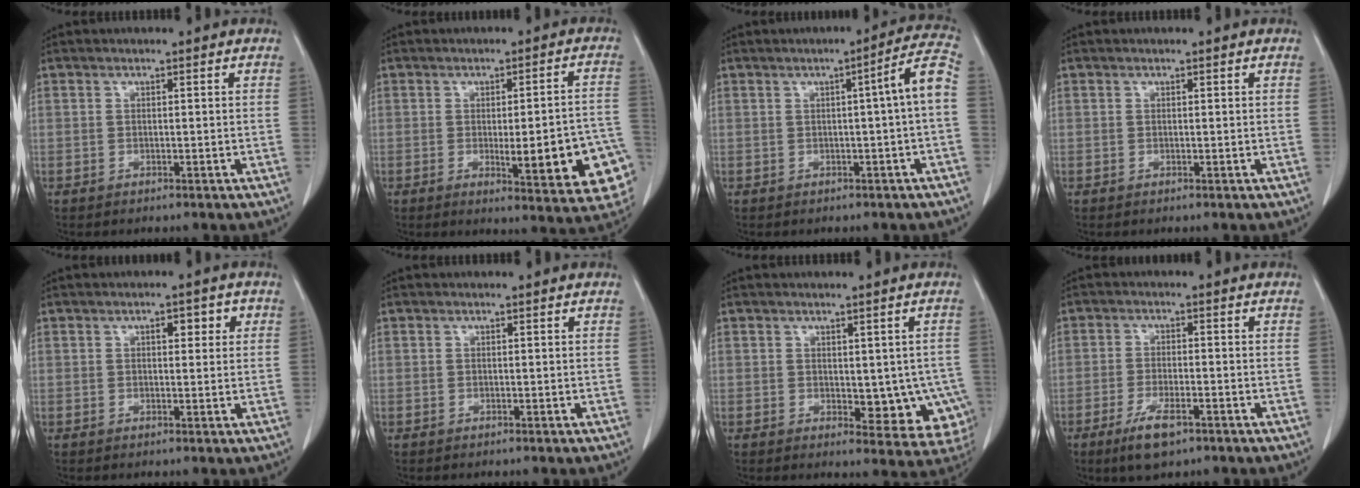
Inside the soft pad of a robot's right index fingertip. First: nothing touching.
{"total": 14.5, "force": [-4.1, 2.9, 13.6], "torque": [-0.094, 0.015, -0.037]}
{"total": 5.8, "force": [-0.3, -0.7, 5.7], "torque": [-0.072, 0.013, -0.005]}
{"total": 0.0}
{"total": 3.0, "force": [1.1, 1.3, 2.5], "torque": [-0.032, 0.010, 0.013]}
{"total": 0.0}
{"total": 8.8, "force": [-1.5, 4.8, 7.3], "torque": [-0.055, -0.003, -0.008]}
{"total": 5.7, "force": [-3.5, 1.5, 4.3], "torque": [-0.085, -0.009, -0.057]}